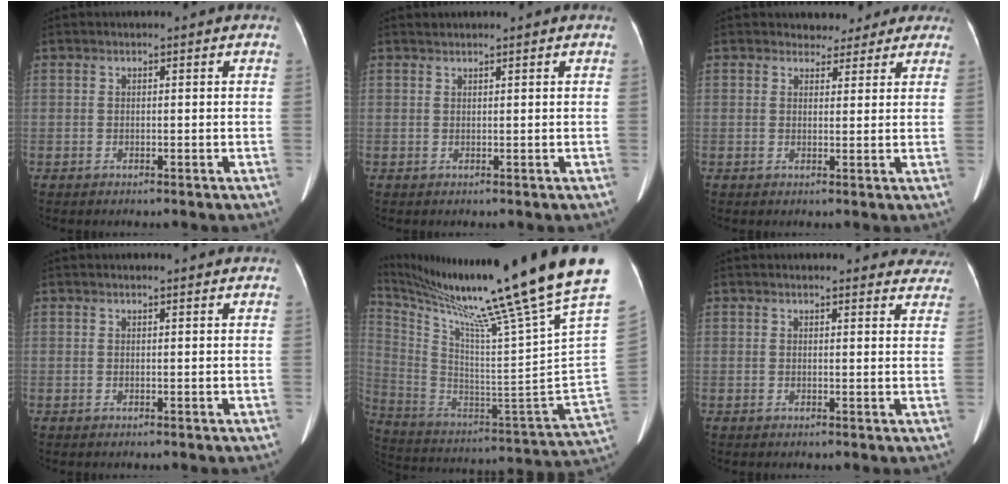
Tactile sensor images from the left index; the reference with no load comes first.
{"total": 0.6, "force": [0.6, -0.1, 0.2], "torque": [-0.014, 0.010, 0.017]}
{"total": 4.8, "force": [4.0, 2.6, 0.1], "torque": [0.008, 0.009, 0.039]}
{"total": 1.4, "force": [1.3, 0.0, 0.5], "torque": [-0.014, 0.009, 0.014]}
{"total": 34.8, "force": [27.0, -2.2, 21.8], "torque": [-0.358, -0.114, 0.401]}
{"total": 10.4, "force": [9.8, 2.7, 2.0], "torque": [0.013, -0.006, 0.078]}